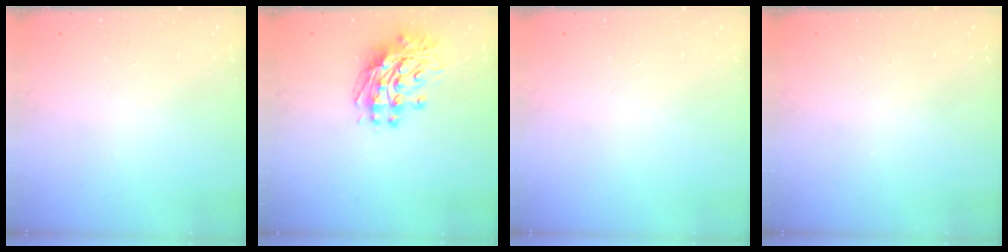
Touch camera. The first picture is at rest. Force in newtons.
{"total": 11.5, "press": 11.4, "slide": 1.2}
{"total": 0.6, "press": 0.0, "slide": 0.6}
{"total": 0.0}